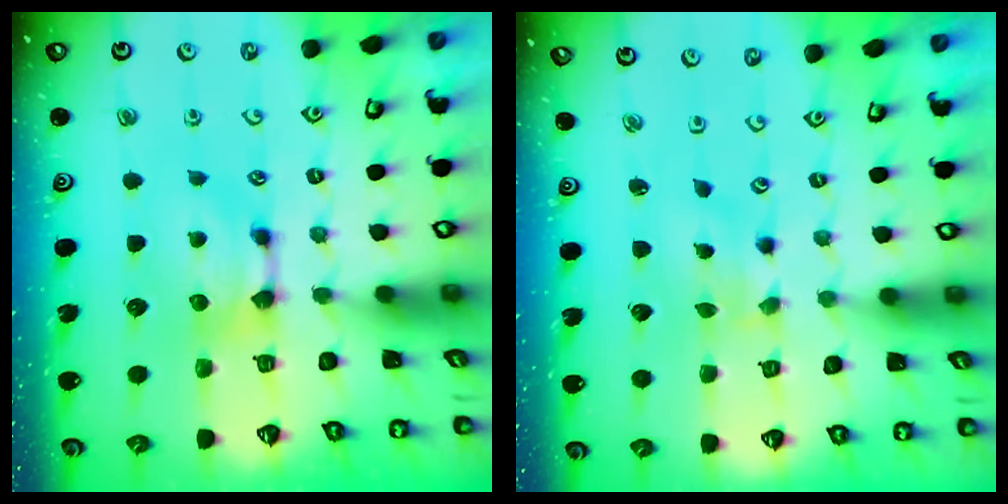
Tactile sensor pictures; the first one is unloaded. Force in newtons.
{"total": 2.8, "press": 2.6, "slide": 1.0}